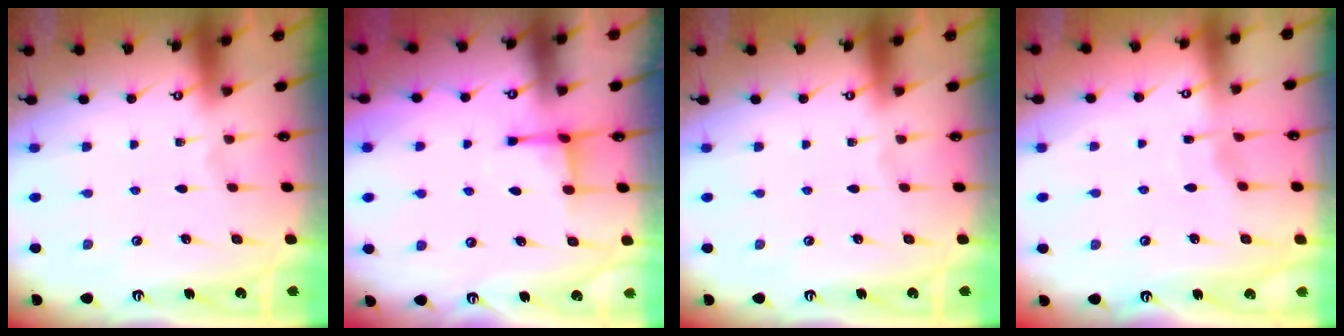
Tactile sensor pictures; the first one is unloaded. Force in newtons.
{"total": 2.9, "press": 2.8, "slide": 0.7}
{"total": 0.0}
{"total": 2.8, "press": 2.7, "slide": 0.5}